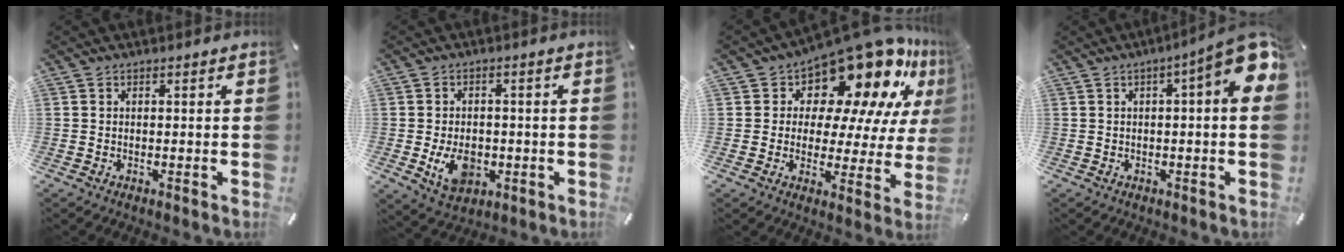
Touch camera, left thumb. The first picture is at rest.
{"total": 8.3, "force": [-2.0, 6.0, 5.3], "torque": [-0.102, 0.001, -0.035]}
{"total": 18.0, "force": [13.2, 8.3, 9.0], "torque": [-0.139, -0.112, 0.224]}
{"total": 10.0, "force": [3.4, 1.9, 9.2], "torque": [-0.121, -0.032, 0.052]}